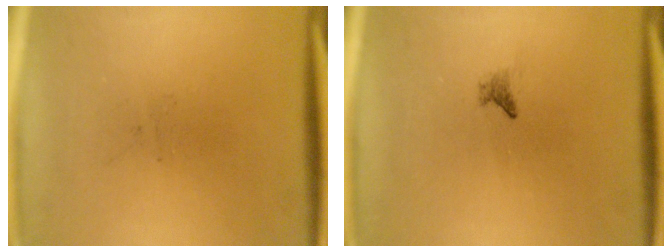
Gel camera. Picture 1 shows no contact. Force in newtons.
{"total": 0.8}